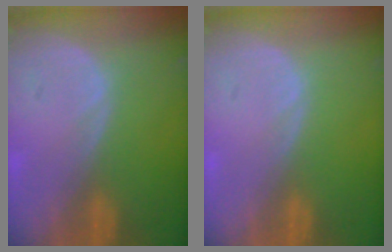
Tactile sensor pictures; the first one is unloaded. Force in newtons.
{"total": 0.0}